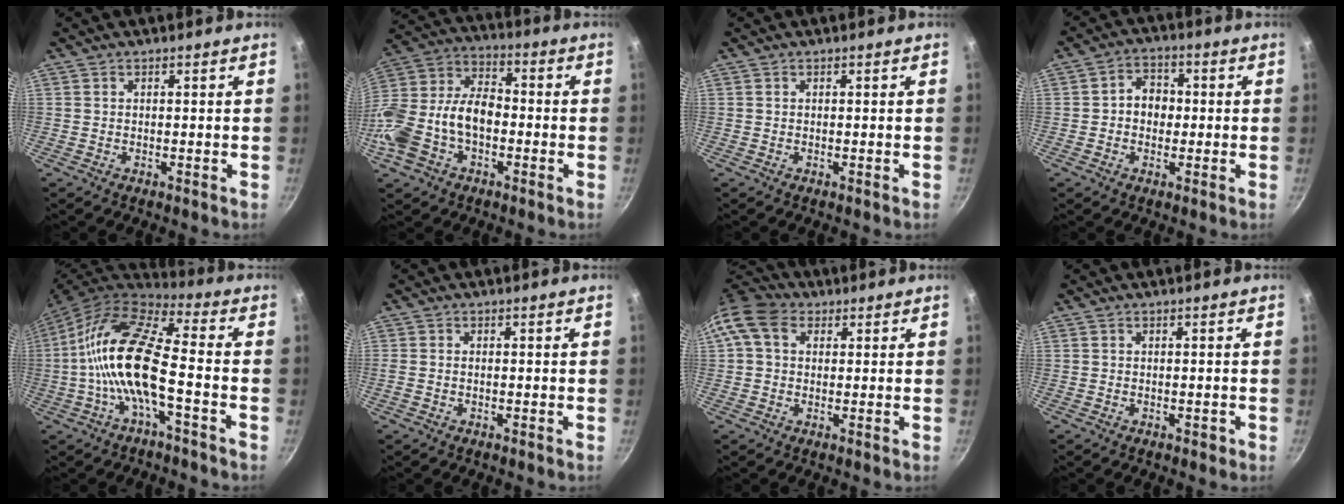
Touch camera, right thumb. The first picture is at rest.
{"total": 19.2, "force": [-4.2, 12.7, 13.8], "torque": [-0.265, 0.049, -0.089]}
{"total": 0.0}
{"total": 5.8, "force": [-0.2, 4.8, 3.3], "torque": [-0.020, 0.013, -0.010]}
{"total": 16.3, "force": [-3.0, 5.5, 15.1], "torque": [-0.295, 0.039, -0.075]}
{"total": 0.9, "force": [-0.2, 0.6, 0.6], "torque": [-0.014, 0.003, -0.005]}
{"total": 8.5, "force": [2.5, 6.4, 5.0], "torque": [-0.082, 0.013, 0.028]}
{"total": 0.9, "force": [-0.4, 0.5, 0.6], "torque": [-0.007, 0.004, -0.004]}